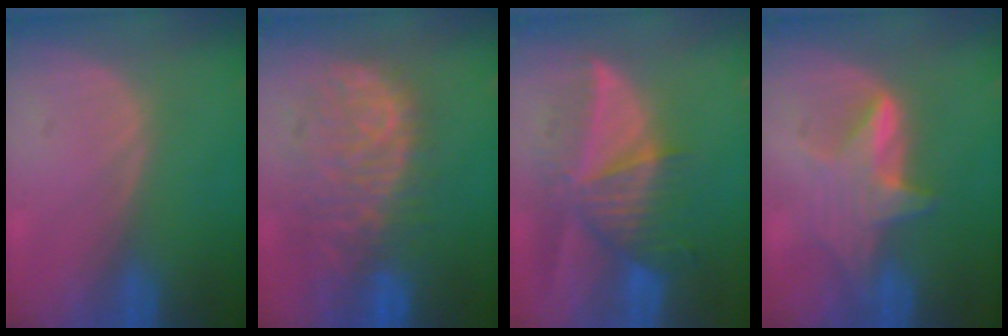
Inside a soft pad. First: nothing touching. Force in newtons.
{"total": 11.5, "press": 9.7, "slide": 6.1}
{"total": 9.1, "press": 8.3, "slide": 3.8}
{"total": 6.0, "press": 5.8, "slide": 1.4}